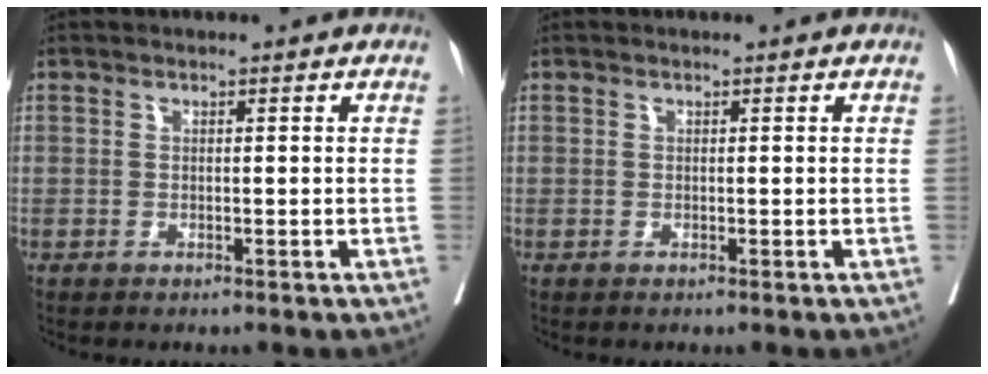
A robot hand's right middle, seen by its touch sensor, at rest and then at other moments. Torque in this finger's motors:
{"motor_torque": [0.00, -0.01, -0.01, 0.00]}